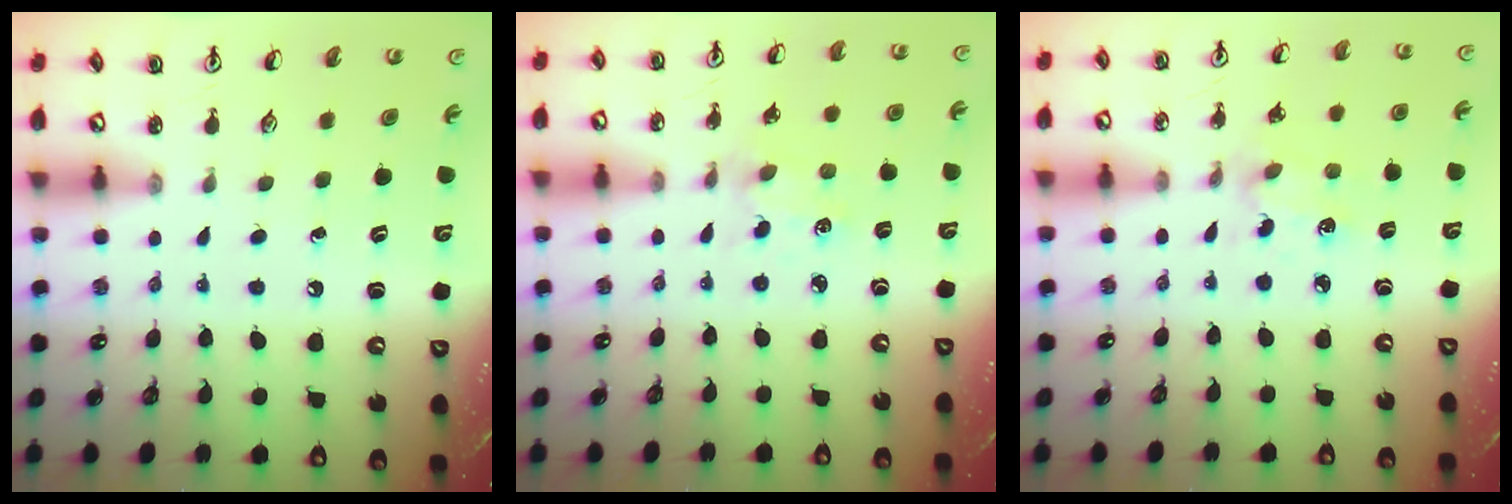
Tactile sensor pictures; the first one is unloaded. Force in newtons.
{"total": 1.0, "press": 1.0, "slide": 0.2}
{"total": 2.0, "press": 2.0, "slide": 0.2}